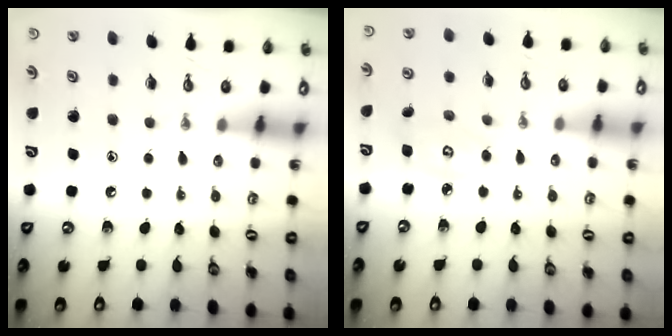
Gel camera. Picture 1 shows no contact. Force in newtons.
{"total": 4.7, "press": 4.6, "slide": 0.3}